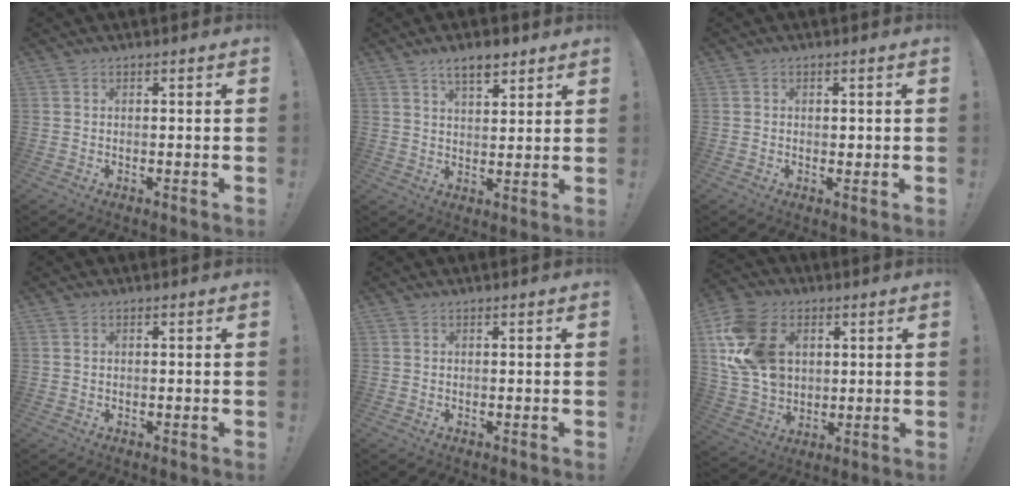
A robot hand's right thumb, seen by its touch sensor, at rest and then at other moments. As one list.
[{"total": 6.8, "force": [4.8, 2.9, 3.9], "torque": [-0.055, -0.021, 0.084]}, {"total": 1.0, "force": [0.1, 0.9, 0.6], "torque": [-0.001, 0.000, 0.001]}, {"total": 0.6, "force": [0.3, 0.3, 0.4], "torque": [-0.014, 0.003, 0.008]}, {"total": 0.0}, {"total": 19.4, "force": [5.8, 14.1, 12.1], "torque": [-0.229, -0.016, 0.114]}]